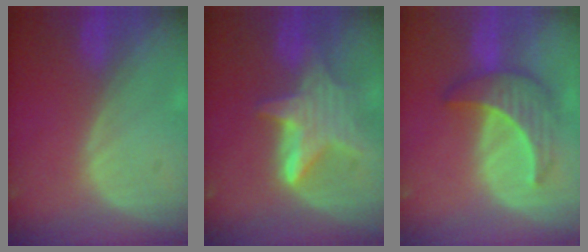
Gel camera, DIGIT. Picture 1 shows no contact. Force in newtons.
{"total": 7.1, "press": 7.1, "slide": 0.3}
{"total": 6.6, "press": 6.5, "slide": 1.2}